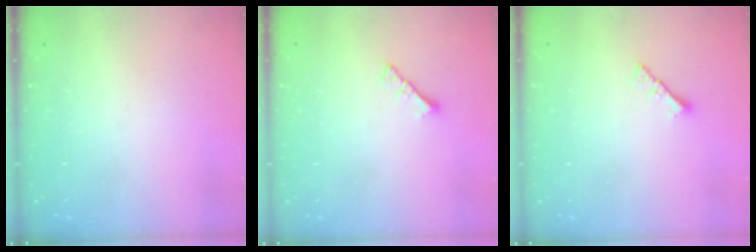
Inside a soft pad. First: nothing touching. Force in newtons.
{"total": 2.5, "press": 2.4, "slide": 0.5}
{"total": 2.5, "press": 2.4, "slide": 0.5}